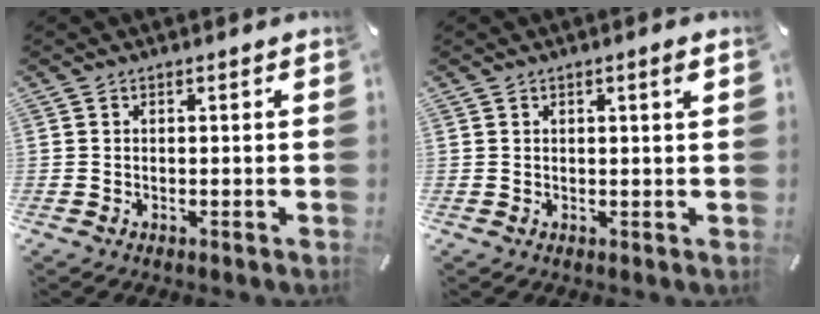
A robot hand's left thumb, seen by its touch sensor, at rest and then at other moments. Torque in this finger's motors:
{"motor_torque": [0.11, -0.24, 0.04, 0.00, 0.04]}